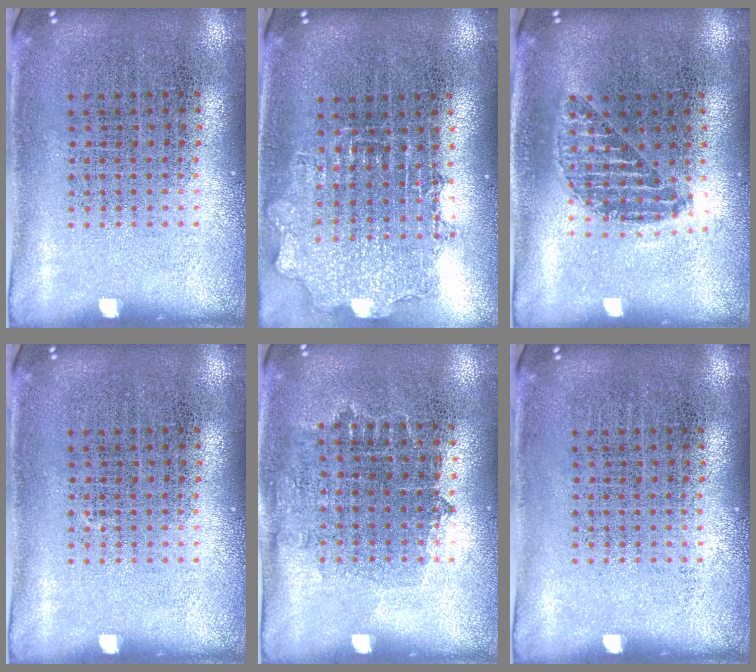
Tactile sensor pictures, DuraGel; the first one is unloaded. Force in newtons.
{"total": 1.6, "press": 1.3, "slide": 0.8}
{"total": 1.1, "press": 1.0, "slide": 0.5}
{"total": 0.0}
{"total": 0.8, "press": 0.7, "slide": 0.4}
{"total": 0.0}